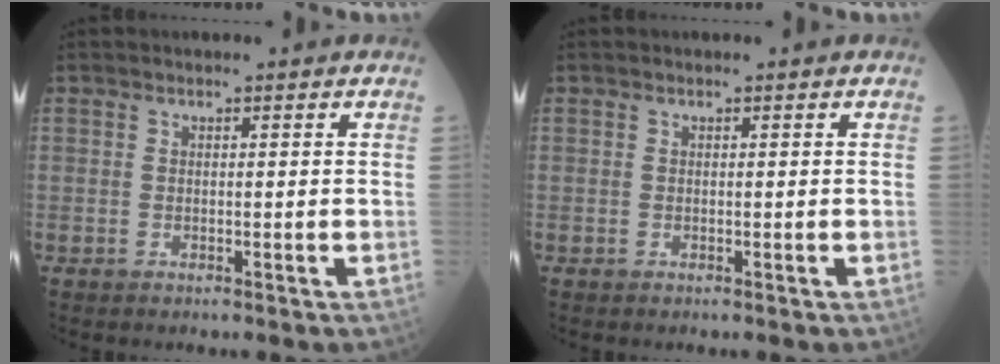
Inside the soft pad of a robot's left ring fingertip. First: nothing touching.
{"total": 0.0}